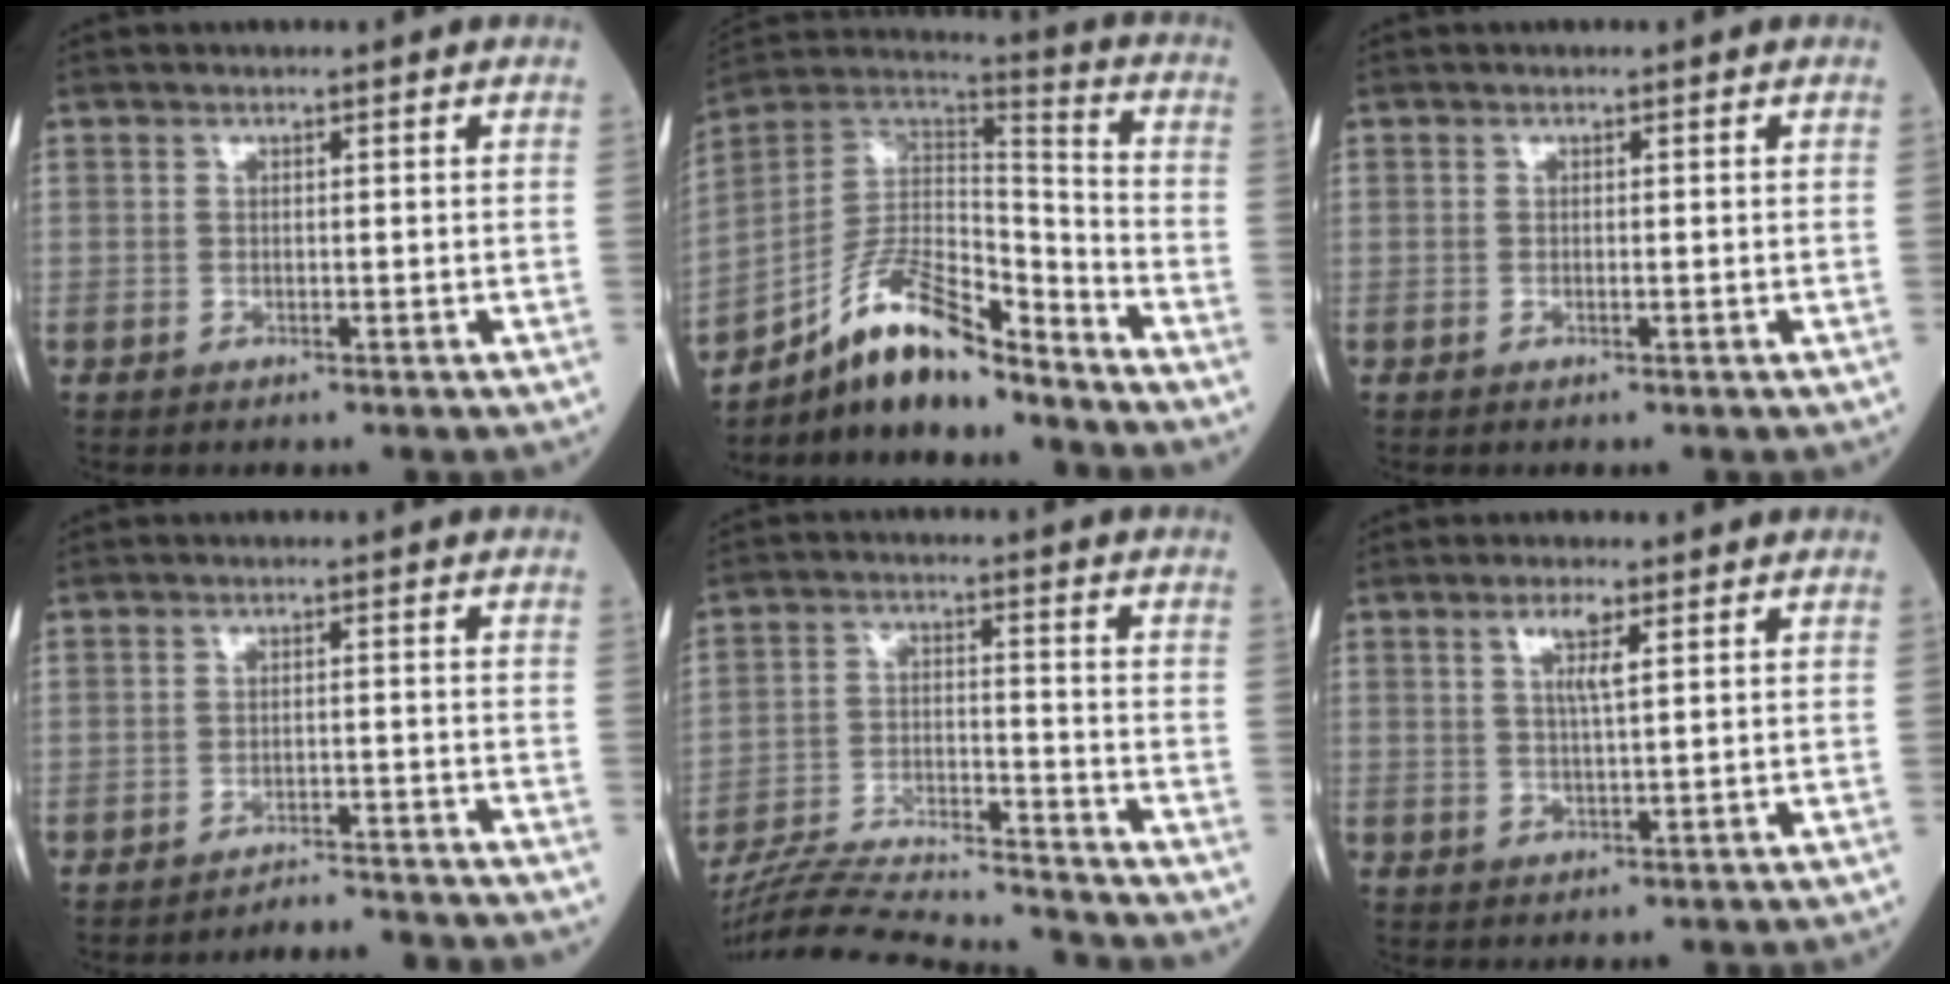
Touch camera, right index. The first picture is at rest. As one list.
[{"total": 14.2, "force": [-11.3, 3.3, 7.9], "torque": [-0.138, 0.032, -0.202]}, {"total": 0.0}, {"total": 7.3, "force": [-7.3, -0.6, 0.4], "torque": [0.002, -0.002, -0.100]}, {"total": 19.5, "force": [-18.8, 0.6, 5.2], "torque": [-0.113, -0.007, -0.296]}, {"total": 3.6, "force": [1.5, 0.3, 3.2], "torque": [-0.061, 0.001, 0.027]}]